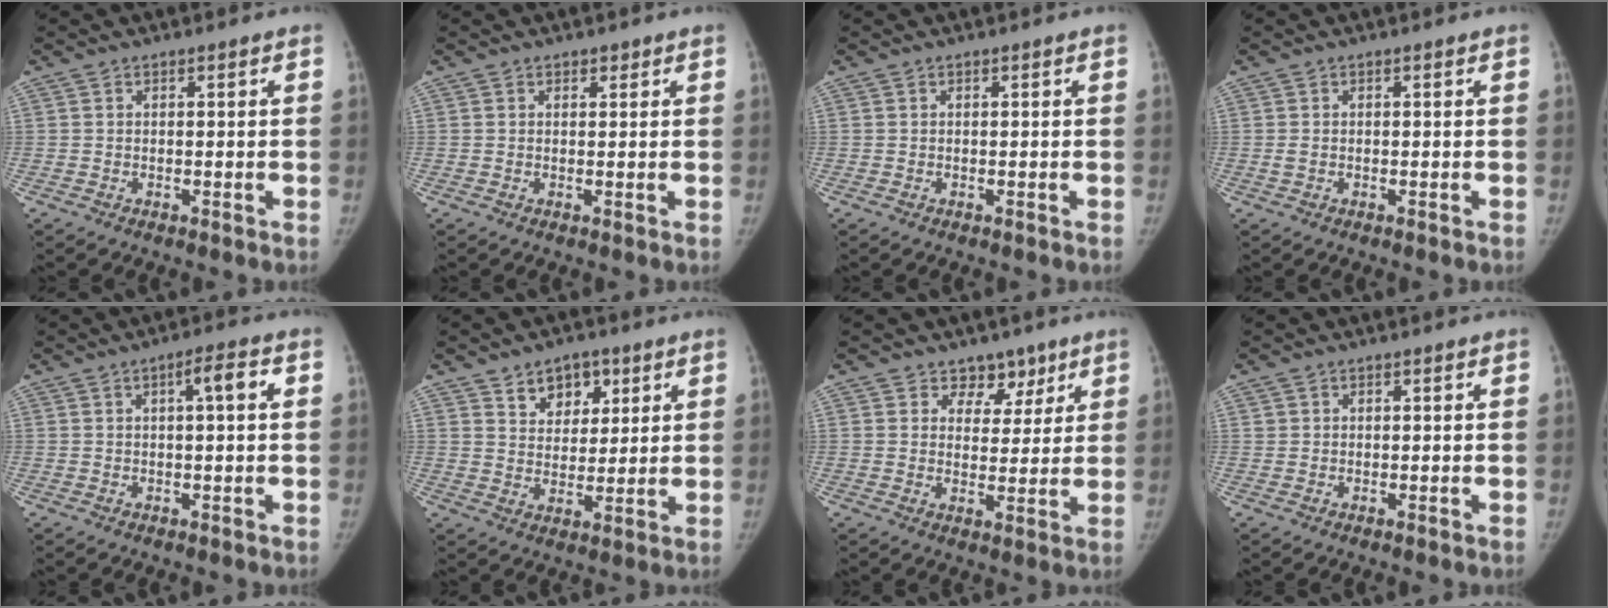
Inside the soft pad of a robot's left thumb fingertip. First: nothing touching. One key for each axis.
{"total": 1.0, "fx": 0.7, "fy": 0.5, "fz": 0.3, "tx": 0.006, "ty": -0.004, "tz": 0.009}
{"total": 0.0}
{"total": 0.9, "fx": -0.1, "fy": 0.7, "fz": 0.6, "tx": -0.020, "ty": 0.000, "tz": -0.002}
{"total": 4.0, "fx": 0.8, "fy": 0.6, "fz": 3.8, "tx": -0.061, "ty": 0.014, "tz": 0.011}
{"total": 7.7, "fx": 4.3, "fy": 5.2, "fz": 3.5, "tx": -0.016, "ty": -0.022, "tz": 0.071}
{"total": 5.9, "fx": 4.0, "fy": 4.2, "fz": 1.3, "tx": 0.024, "ty": -0.019, "tz": 0.059}
{"total": 0.6, "fx": 0.2, "fy": 0.5, "fz": 0.0, "tx": 0.006, "ty": 0.002, "tz": 0.002}